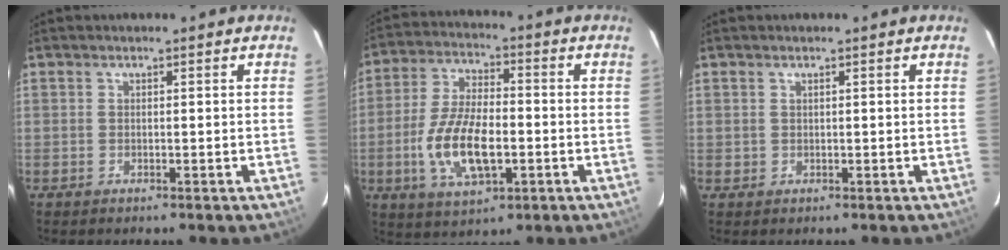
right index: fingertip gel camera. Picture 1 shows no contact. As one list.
[{"total": 13.7, "force": [-3.5, 6.2, 11.7], "torque": [-0.242, -0.003, -0.060]}, {"total": 1.0, "force": [0.3, 1.0, 0.0], "torque": [0.005, 0.004, 0.003]}]